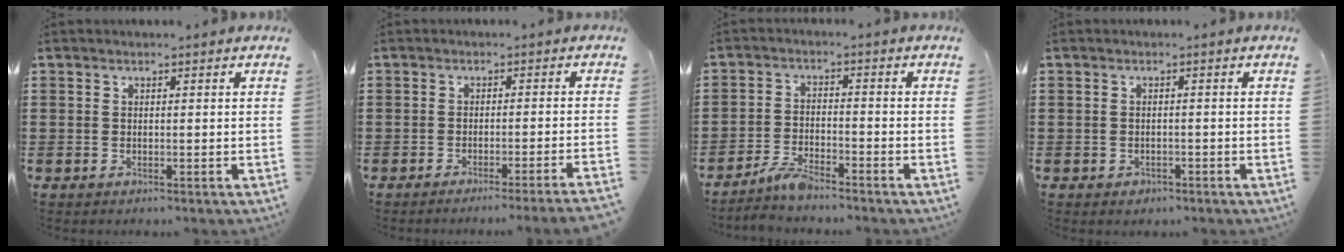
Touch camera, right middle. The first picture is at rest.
{"total": 2.3, "force": [-1.9, -0.7, 1.1], "torque": [-0.017, -0.001, -0.039]}
{"total": 3.9, "force": [-3.5, 0.5, 1.7], "torque": [-0.044, 0.001, -0.073]}
{"total": 0.8, "force": [-0.6, 0.5, 0.1], "torque": [-0.005, 0.001, -0.014]}